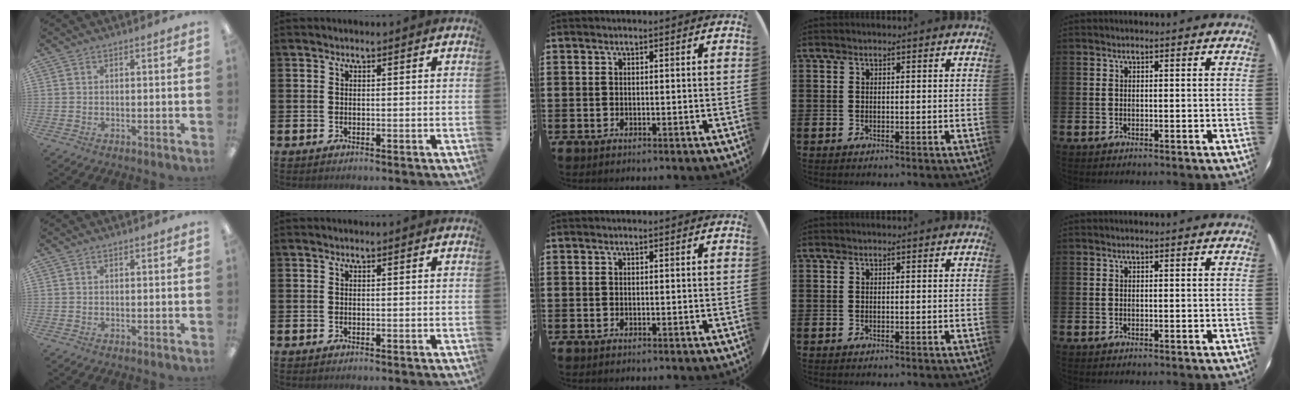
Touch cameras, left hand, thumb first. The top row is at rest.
{}